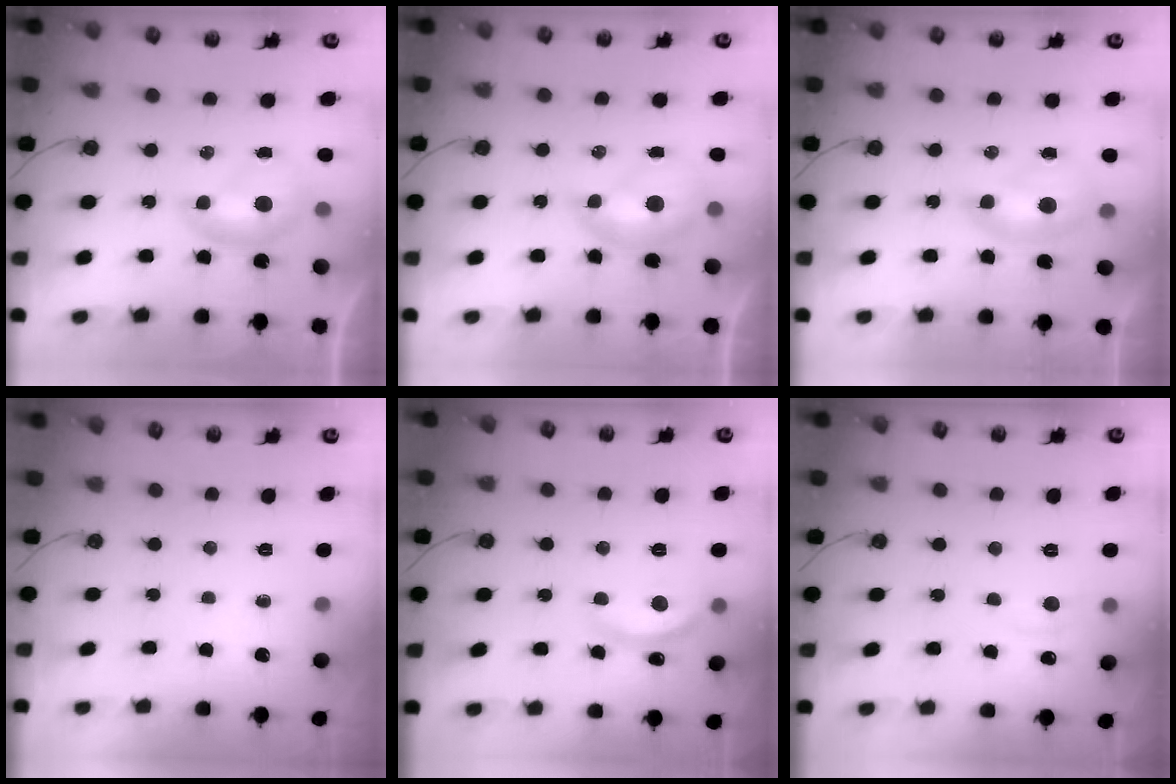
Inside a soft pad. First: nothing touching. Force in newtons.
{"total": 1.6, "press": 1.6, "slide": 0.4}
{"total": 1.7, "press": 1.5, "slide": 0.6}
{"total": 0.0}
{"total": 7.0, "press": 7.0, "slide": 0.4}
{"total": 1.3, "press": 0.9, "slide": 0.9}